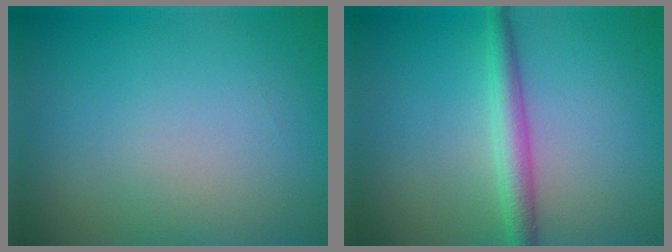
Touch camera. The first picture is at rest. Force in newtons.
{"total": 2.7, "press": 2.7, "slide": 0.1}